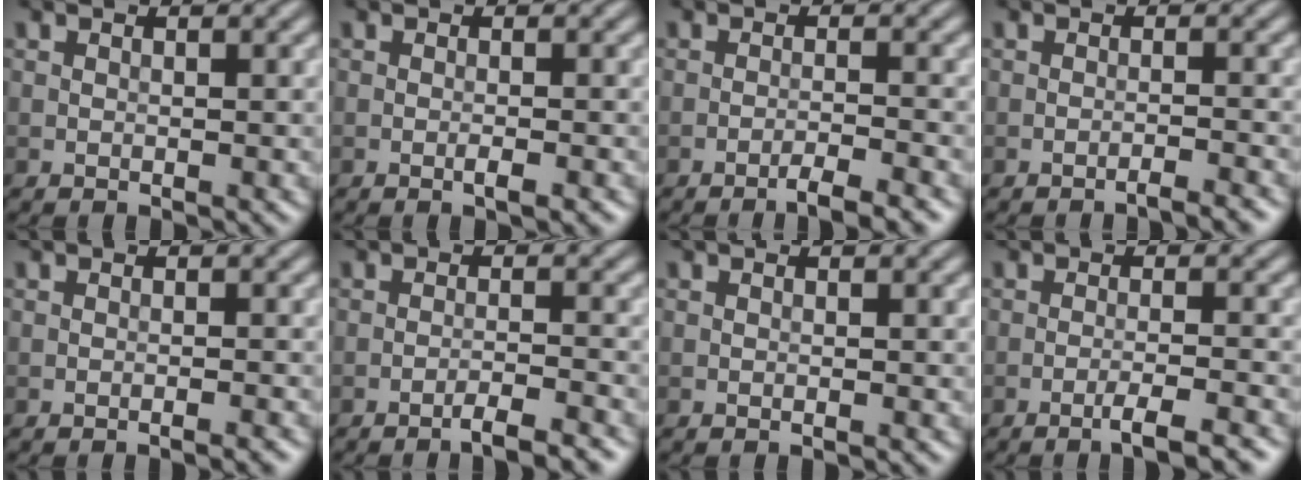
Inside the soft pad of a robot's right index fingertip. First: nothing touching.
{"total": 1.2, "force": [-0.5, 0.1, 1.1], "torque": [-0.016, 0.000, -0.011]}
{"total": 2.7, "force": [-2.0, 0.2, 1.8], "torque": [-0.022, 0.007, -0.042]}
{"total": 2.1, "force": [-1.7, 0.2, 1.3], "torque": [-0.012, 0.009, -0.034]}
{"total": 1.2, "force": [-0.8, 0.2, 0.9], "torque": [-0.008, 0.002, -0.018]}
{"total": 2.9, "force": [-2.3, 0.3, 1.8], "torque": [-0.018, 0.010, -0.045]}
{"total": 0.0}
{"total": 3.5, "force": [-2.3, 0.4, 2.6], "torque": [-0.035, 0.009, -0.046]}